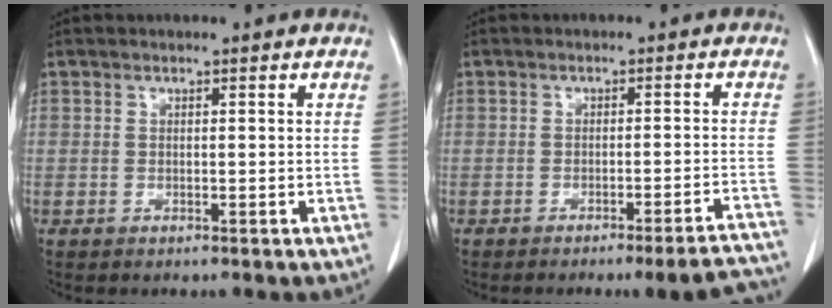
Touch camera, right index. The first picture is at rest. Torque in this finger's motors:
{"motor_torque": [0.06, -0.10, 0.06, 0.01]}